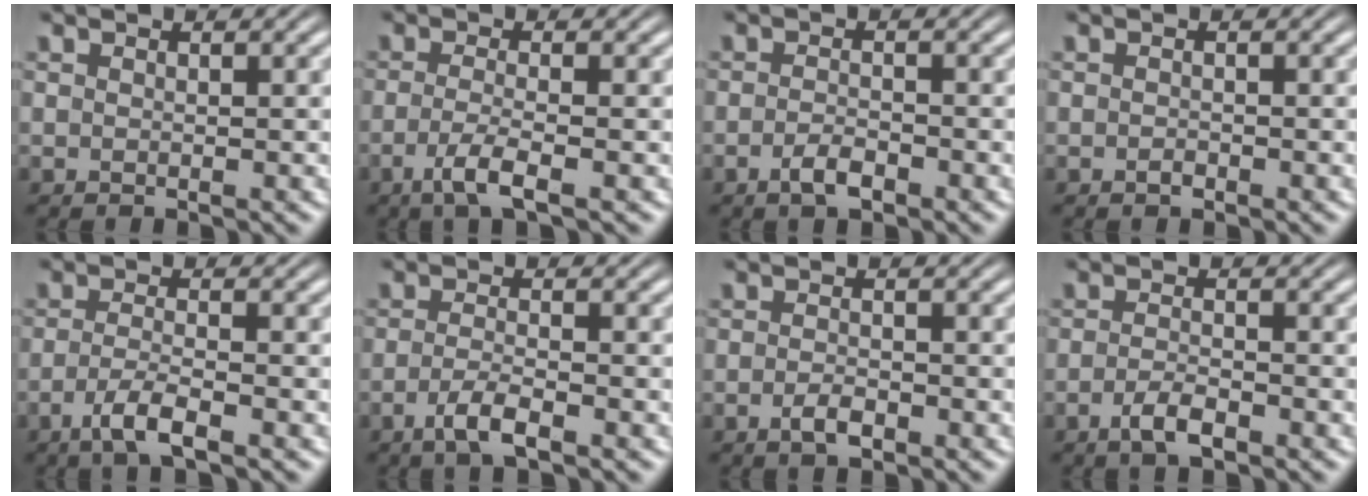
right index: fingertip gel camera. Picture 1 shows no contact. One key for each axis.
{"total": 3.0, "fx": -1.8, "fy": -0.1, "fz": 2.4, "tx": -0.057, "ty": -0.023, "tz": -0.021}
{"total": 2.0, "fx": -1.7, "fy": 0.3, "fz": 1.1, "tx": -0.020, "ty": -0.005, "tz": -0.028}
{"total": 0.7, "fx": -0.7, "fy": -0.2, "fz": 0.2, "tx": -0.004, "ty": -0.007, "tz": -0.007}
{"total": 3.1, "fx": -2.1, "fy": 0.2, "fz": 2.3, "tx": -0.052, "ty": -0.019, "tz": -0.027}
{"total": 2.8, "fx": -1.9, "fy": 0.1, "fz": 2.0, "tx": -0.045, "ty": -0.015, "tz": -0.027}
{"total": 1.8, "fx": -1.4, "fy": 0.4, "fz": 1.1, "tx": -0.021, "ty": -0.006, "tz": -0.022}
{"total": 2.3, "fx": -1.8, "fy": 0.1, "fz": 1.4, "tx": -0.027, "ty": -0.008, "tz": -0.029}